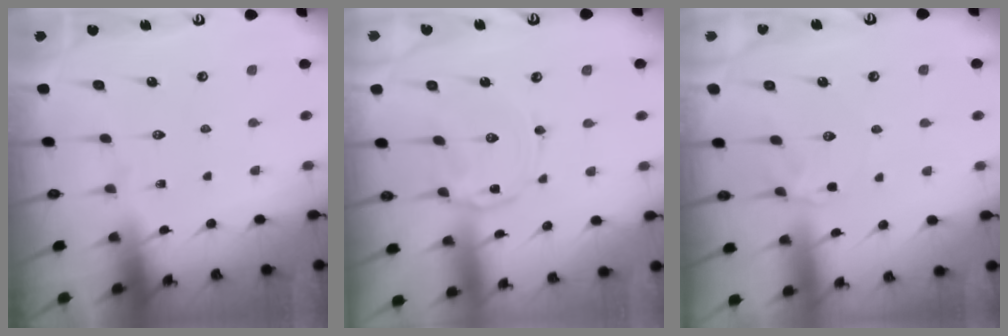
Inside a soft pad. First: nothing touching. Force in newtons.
{"total": 1.7, "press": 1.7, "slide": 0.4}
{"total": 1.9, "press": 1.8, "slide": 0.7}